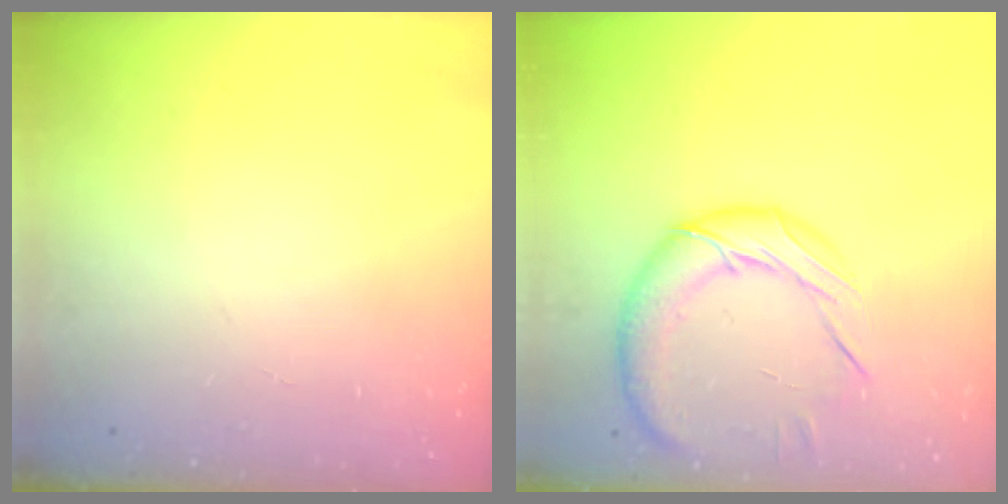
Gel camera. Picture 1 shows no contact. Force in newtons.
{"total": 14.2, "press": 14.2, "slide": 0.8}